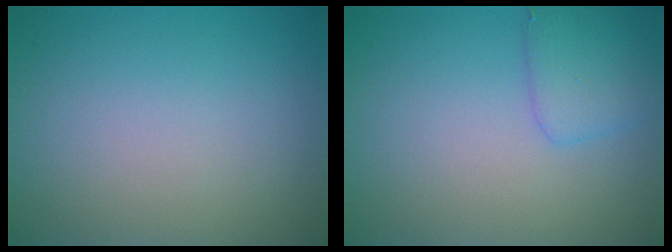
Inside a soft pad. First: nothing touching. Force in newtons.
{"total": 2.2, "press": 2.2, "slide": 0.1}